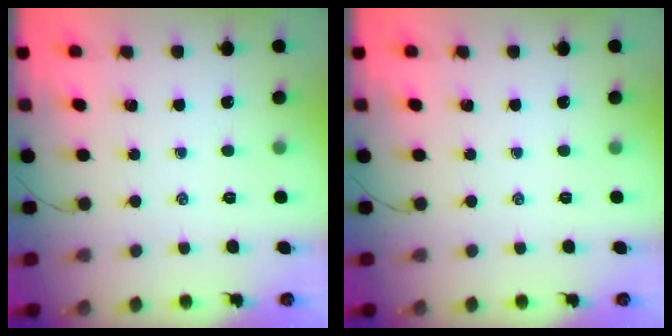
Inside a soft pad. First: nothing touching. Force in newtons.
{"total": 0.0}